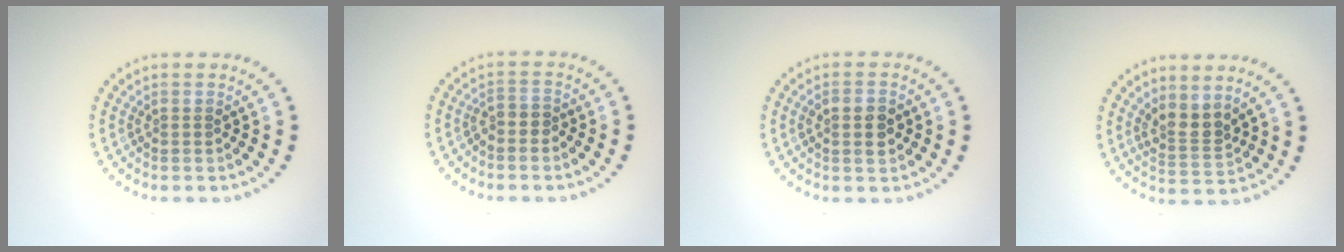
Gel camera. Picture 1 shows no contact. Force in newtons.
{"total": 1.1, "press": 0.8, "slide": 0.8}
{"total": 2.2, "press": 2.2, "slide": 0.2}
{"total": 2.5, "press": 2.0, "slide": 1.5}